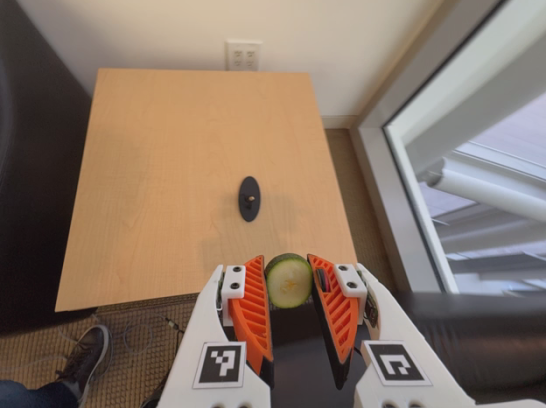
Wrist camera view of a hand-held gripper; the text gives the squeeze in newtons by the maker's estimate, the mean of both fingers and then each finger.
{"total": 7.9, "left": 7.7, "right": 8.1}